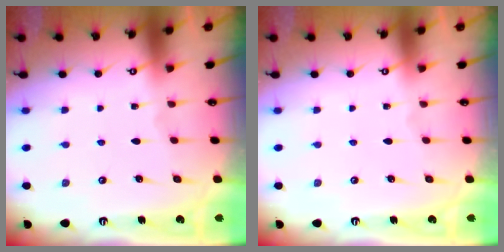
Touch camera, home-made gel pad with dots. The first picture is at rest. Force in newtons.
{"total": 0.0}